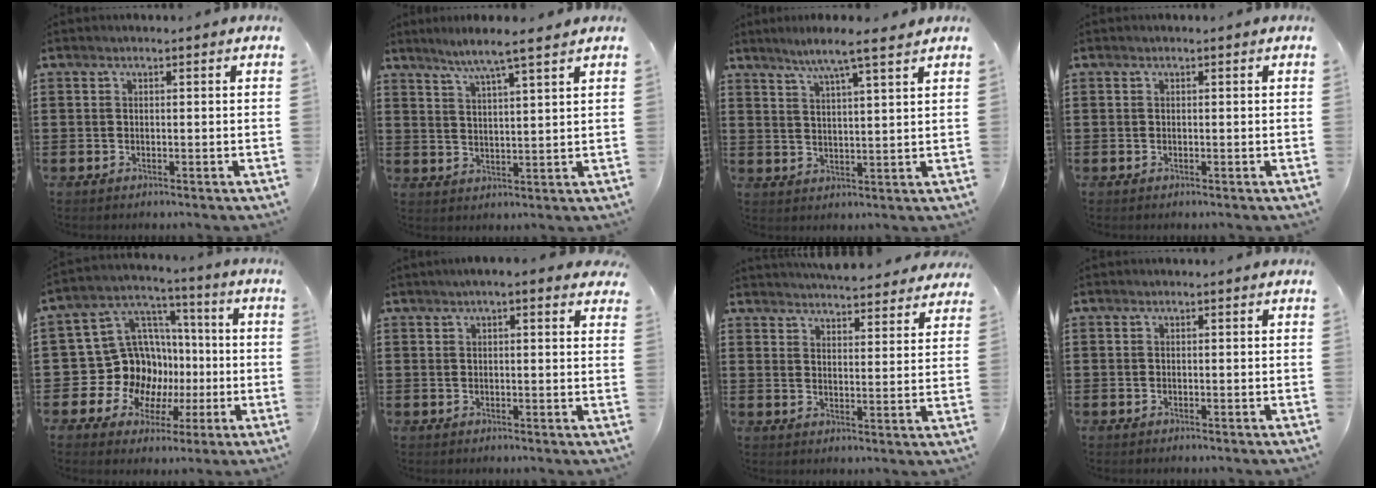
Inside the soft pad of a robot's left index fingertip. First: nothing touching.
{"total": 5.3, "force": [4.4, -0.8, 2.9], "torque": [-0.069, -0.014, 0.074]}
{"total": 6.0, "force": [4.8, -0.4, 3.6], "torque": [-0.083, -0.009, 0.082]}
{"total": 0.0}
{"total": 12.8, "force": [-0.9, 11.9, 4.7], "torque": [-0.123, 0.004, -0.001]}
{"total": 2.7, "force": [1.9, 0.3, 1.8], "torque": [-0.041, 0.006, 0.034]}
{"total": 5.0, "force": [5.0, 0.1, 0.7], "torque": [-0.023, -0.027, 0.088]}
{"total": 0.0}